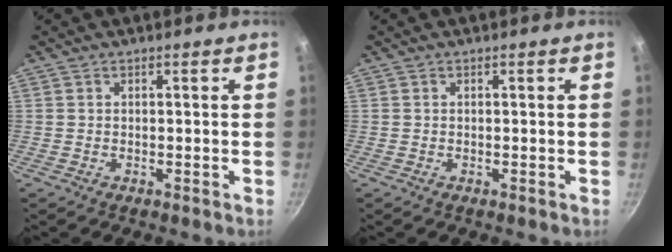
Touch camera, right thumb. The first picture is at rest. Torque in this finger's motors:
{"motor_torque": [-0.16, 0.15, 0.05, -0.05, 0.03]}